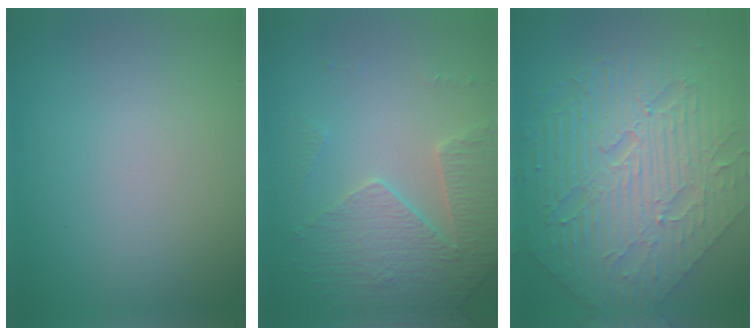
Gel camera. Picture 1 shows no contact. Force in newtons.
{"total": 3.7, "press": 3.6, "slide": 0.8}
{"total": 10.5, "press": 7.2, "slide": 7.7}